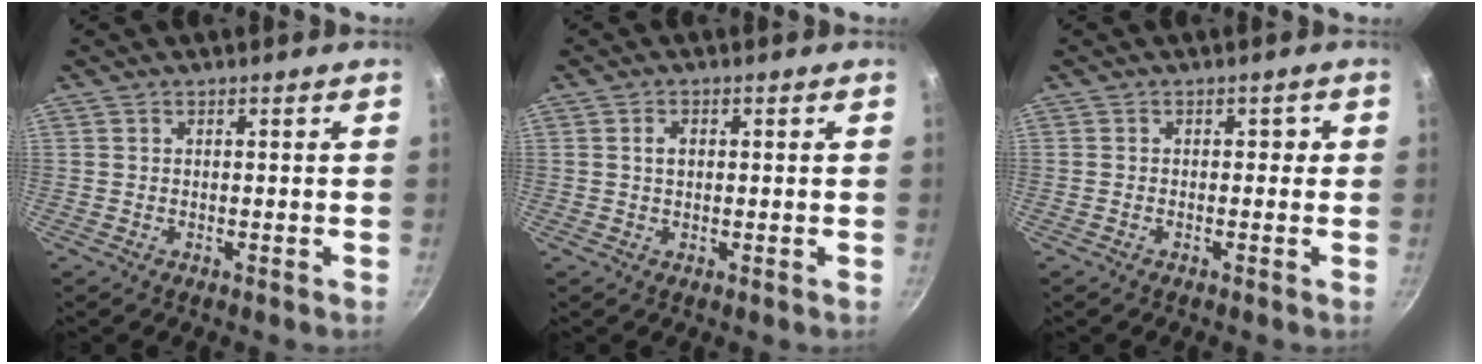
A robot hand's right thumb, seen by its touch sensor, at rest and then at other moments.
{"total": 2.0, "force": [0.4, 1.4, 1.4], "torque": [-0.018, 0.004, 0.005]}
{"total": 1.5, "force": [-0.3, 1.2, 0.8], "torque": [-0.002, 0.007, -0.006]}